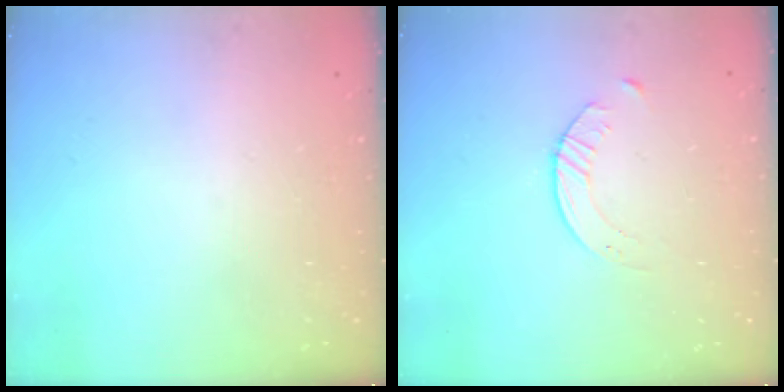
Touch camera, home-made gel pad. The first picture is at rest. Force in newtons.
{"total": 2.1, "press": 2.0, "slide": 0.3}